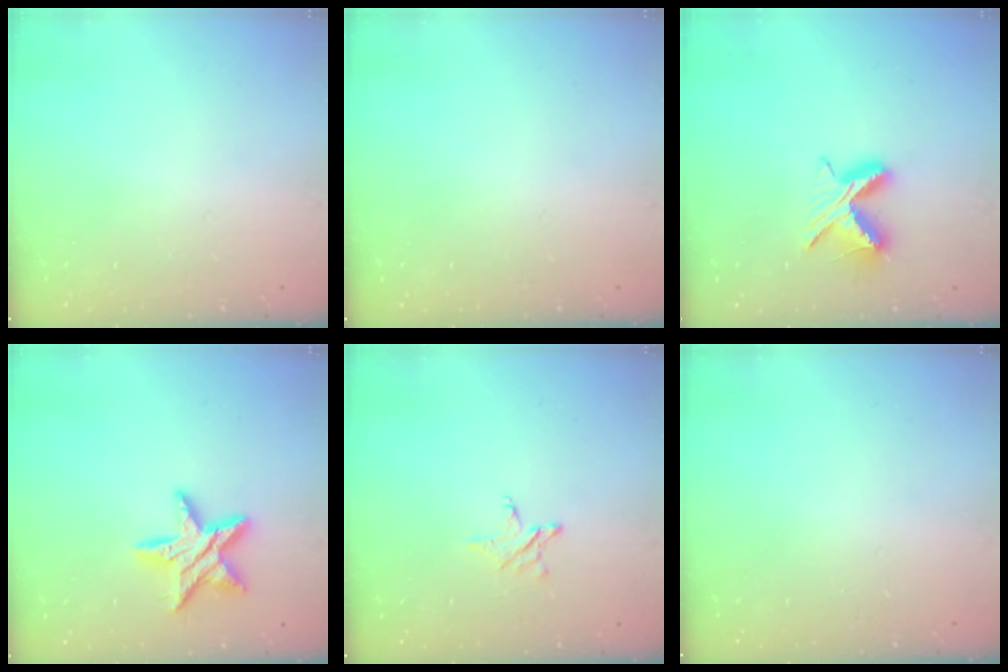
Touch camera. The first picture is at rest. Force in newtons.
{"total": 0.0}
{"total": 8.7, "press": 8.7, "slide": 0.6}
{"total": 12.7, "press": 12.6, "slide": 0.7}
{"total": 3.6, "press": 3.6, "slide": 0.3}
{"total": 0.0}